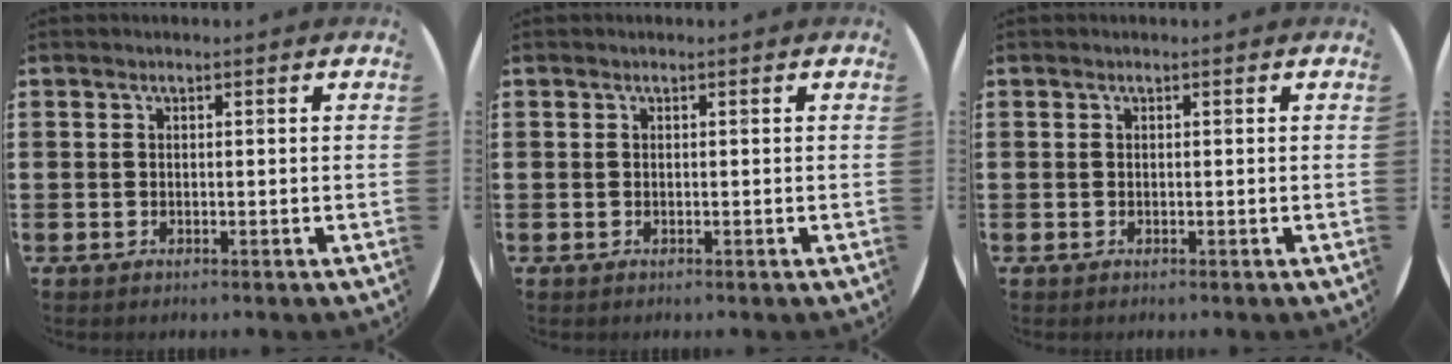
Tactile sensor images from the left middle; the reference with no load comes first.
{"total": 0.0}
{"total": 0.0}